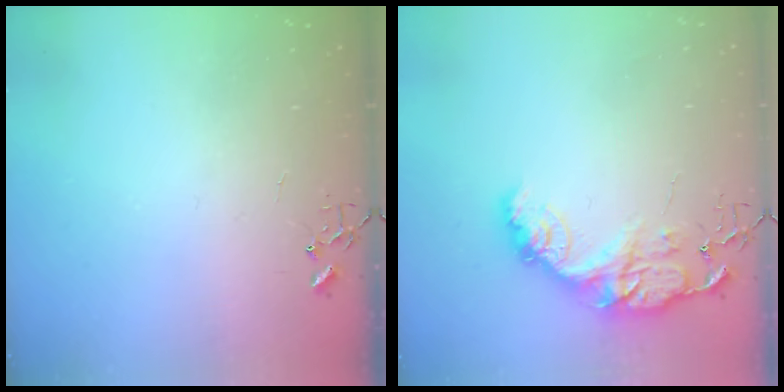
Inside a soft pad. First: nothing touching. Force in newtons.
{"total": 14.8, "press": 14.8, "slide": 1.1}